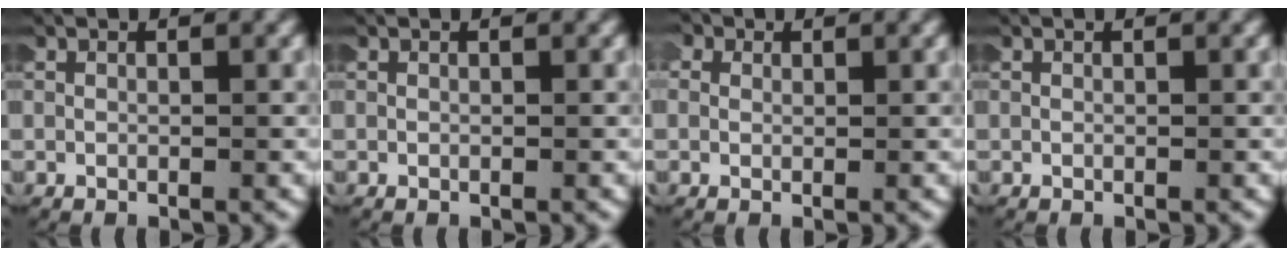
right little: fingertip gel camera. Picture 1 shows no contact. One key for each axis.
{"total": 0.0}
{"total": 1.9, "fx": 0.7, "fy": 1.7, "fz": 0.6, "tx": -0.023, "ty": -0.001, "tz": 0.004}
{"total": 0.0}